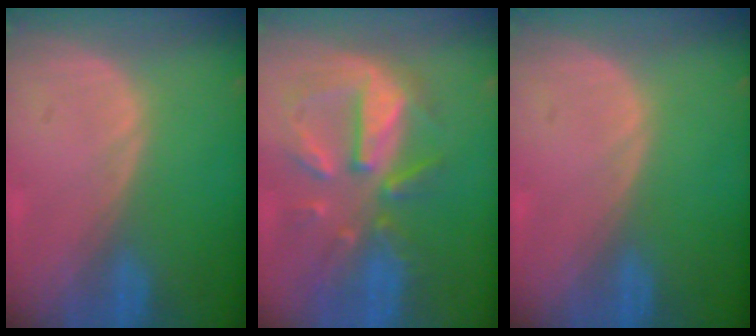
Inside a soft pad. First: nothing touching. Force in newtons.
{"total": 10.3, "press": 9.3, "slide": 4.4}
{"total": 0.0}